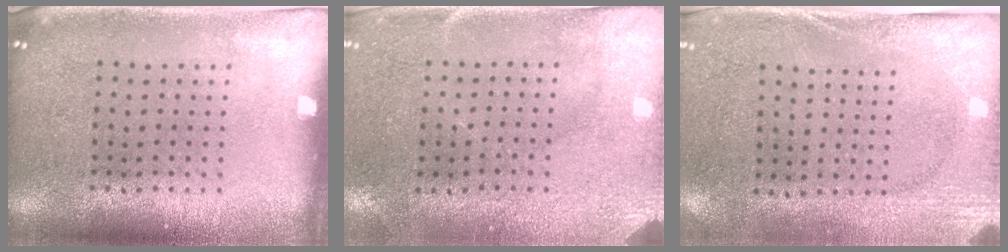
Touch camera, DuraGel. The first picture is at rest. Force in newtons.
{"total": 3.0, "press": 2.4, "slide": 1.8}
{"total": 2.8, "press": 2.2, "slide": 1.7}